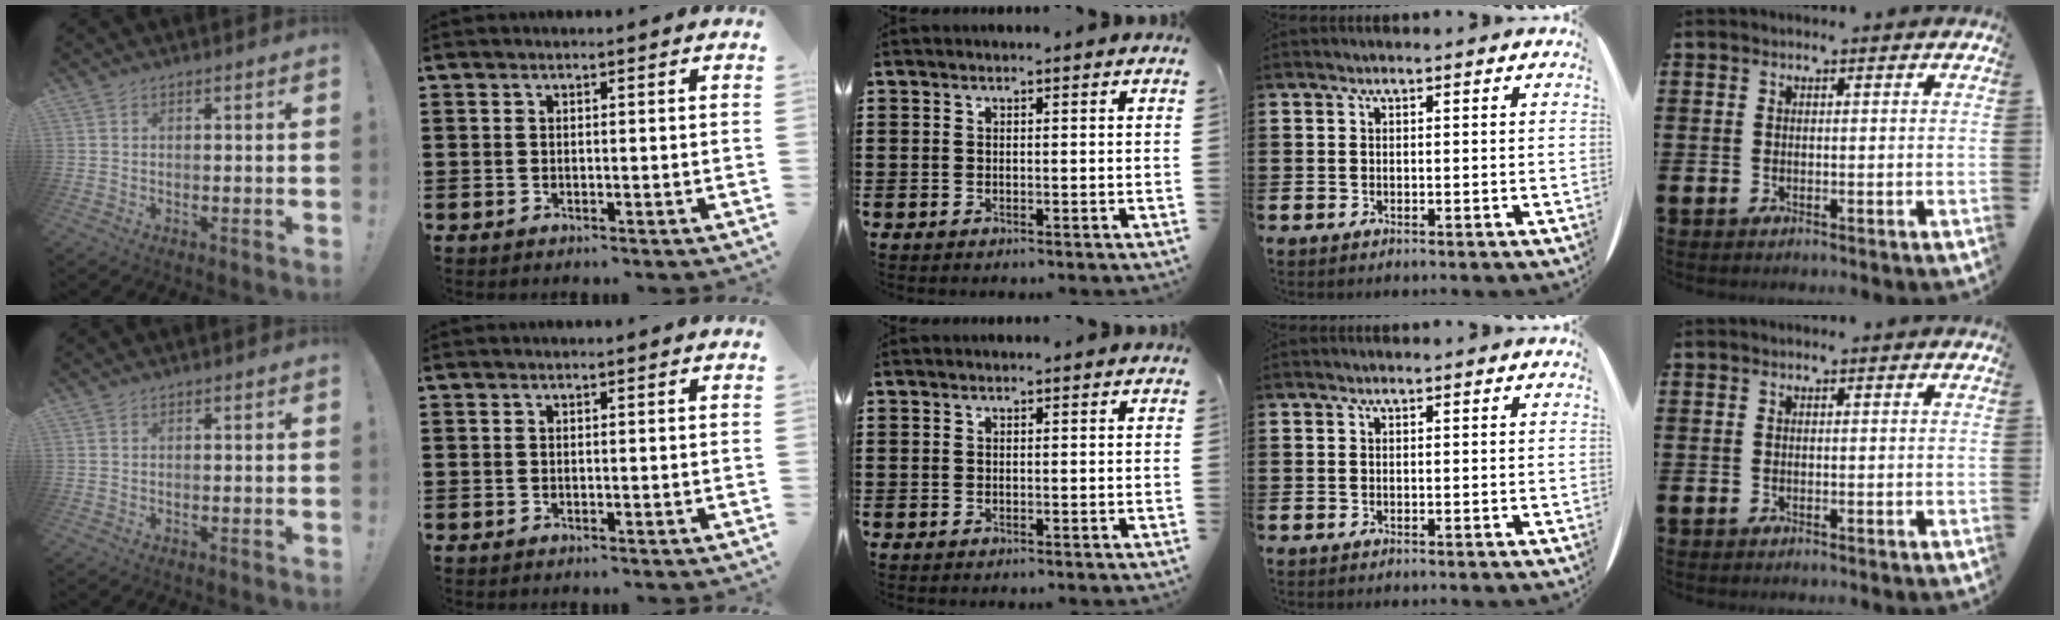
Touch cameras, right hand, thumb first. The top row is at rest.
{}